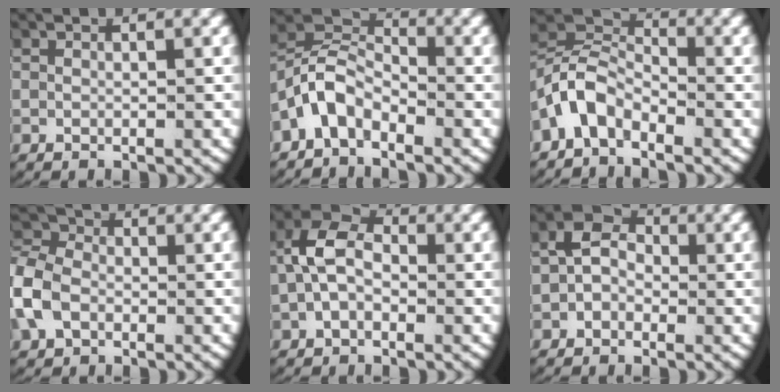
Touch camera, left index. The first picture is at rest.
{"total": 5.7, "force": [-0.7, 4.8, 2.9], "torque": [-0.073, -0.006, -0.025]}
{"total": 6.2, "force": [-1.1, 5.2, 3.2], "torque": [-0.079, -0.006, -0.032]}
{"total": 5.9, "force": [0.1, 5.0, 3.1], "torque": [-0.078, -0.001, -0.007]}
{"total": 5.1, "force": [0.5, 3.5, 3.7], "torque": [-0.066, 0.007, -0.001]}
{"total": 5.3, "force": [1.0, 4.1, 3.1], "torque": [-0.040, 0.006, 0.003]}